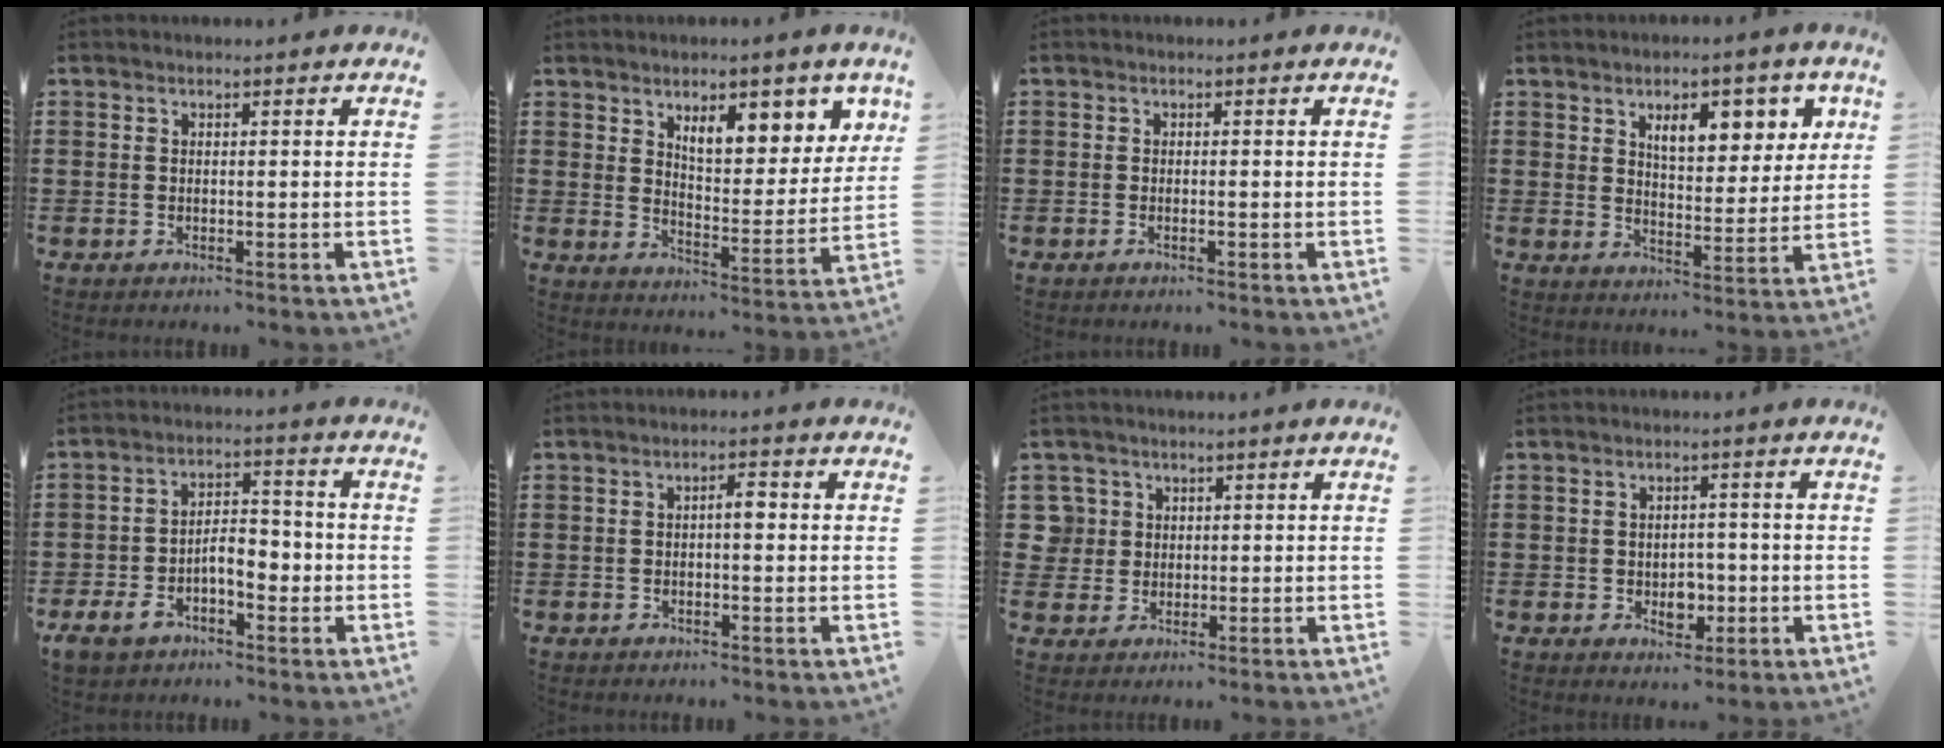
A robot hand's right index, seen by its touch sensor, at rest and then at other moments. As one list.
[{"total": 8.4, "force": [5.6, 3.3, 5.2], "torque": [-0.090, -0.018, 0.094]}, {"total": 0.5, "force": [-0.3, 0.0, 0.4], "torque": [-0.008, -0.002, -0.005]}, {"total": 7.7, "force": [4.1, 3.6, 5.5], "torque": [-0.083, -0.004, 0.063]}, {"total": 6.7, "force": [-2.4, 3.9, 4.9], "torque": [-0.085, 0.008, -0.048]}, {"total": 2.2, "force": [0.0, 0.7, 2.1], "torque": [-0.040, 0.004, -0.003]}, {"total": 3.6, "force": [0.7, 3.5, 0.1], "torque": [-0.022, 0.014, 0.012]}, {"total": 3.5, "force": [-0.8, 2.5, 2.3], "torque": [-0.037, -0.001, -0.018]}]